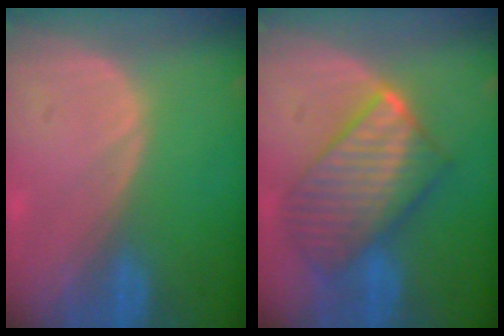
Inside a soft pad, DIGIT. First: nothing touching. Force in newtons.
{"total": 10.2, "press": 10.2, "slide": 0.7}